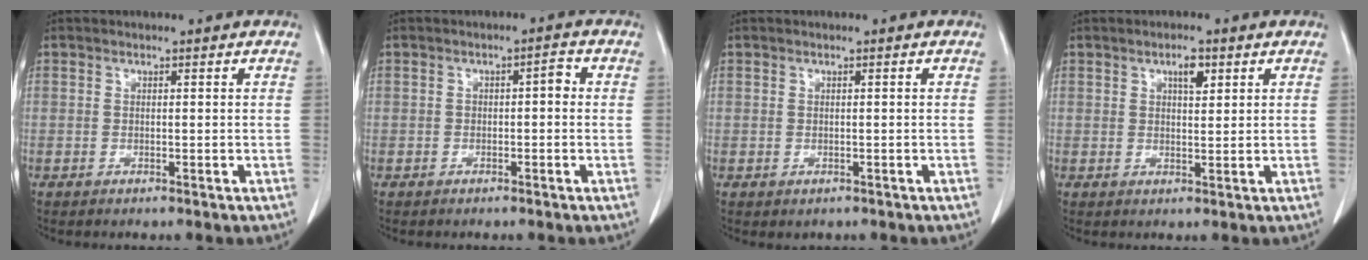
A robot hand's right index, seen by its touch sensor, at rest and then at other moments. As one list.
[{"total": 2.0, "force": [-0.1, 0.8, 1.8], "torque": [-0.022, 0.013, -0.001]}, {"total": 0.6, "force": [-0.2, 0.6, 0.2], "torque": [-0.004, 0.001, 0.001]}, {"total": 2.8, "force": [1.4, 0.9, 2.3], "torque": [-0.039, 0.000, 0.024]}]